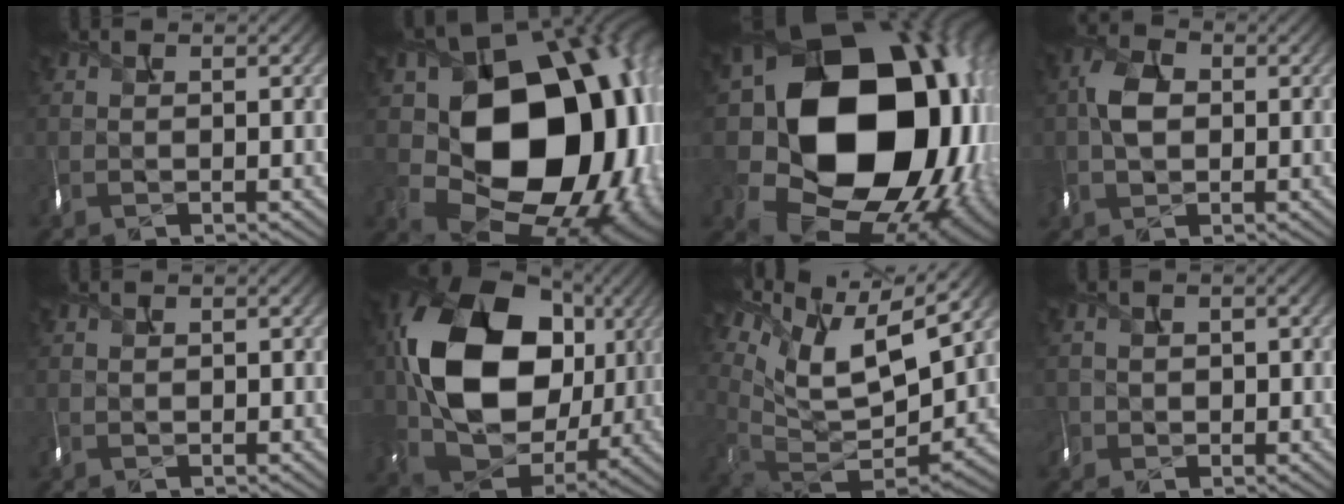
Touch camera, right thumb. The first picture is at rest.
{"total": 20.0, "force": [1.3, 15.2, 13.0], "torque": [-0.201, -0.052, 0.068]}
{"total": 21.0, "force": [0.5, 17.1, 12.2], "torque": [-0.266, -0.063, 0.062]}
{"total": 4.2, "force": [-0.3, 3.3, 2.6], "torque": [-0.059, 0.001, -0.012]}
{"total": 0.7, "force": [-0.3, 0.6, 0.0], "torque": [0.001, -0.003, 0.000]}
{"total": 18.3, "force": [2.7, 14.2, 11.2], "torque": [-0.248, -0.023, 0.070]}
{"total": 13.5, "force": [8.8, 4.8, 9.1], "torque": [-0.198, 0.010, 0.154]}
{"total": 2.1, "force": [-0.9, 1.8, 0.2], "torque": [-0.005, -0.010, -0.015]}